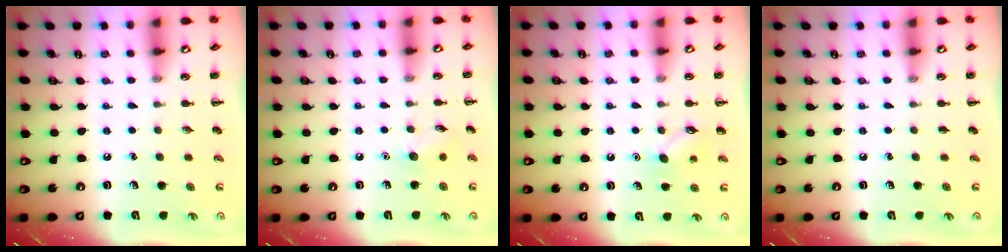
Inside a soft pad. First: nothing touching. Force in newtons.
{"total": 6.0, "press": 5.9, "slide": 1.5}
{"total": 7.1, "press": 7.1, "slide": 1.1}
{"total": 0.0}